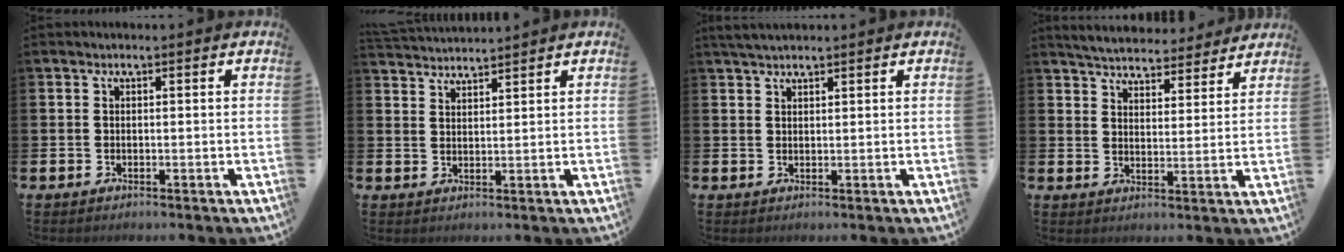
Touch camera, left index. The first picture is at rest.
{"total": 3.1, "force": [3.1, 0.0, -0.2], "torque": [-0.003, -0.017, 0.057]}
{"total": 2.5, "force": [2.2, 0.7, 1.0], "torque": [-0.023, 0.001, 0.041]}
{"total": 5.2, "force": [5.2, 0.8, 0.2], "torque": [-0.023, -0.036, 0.090]}